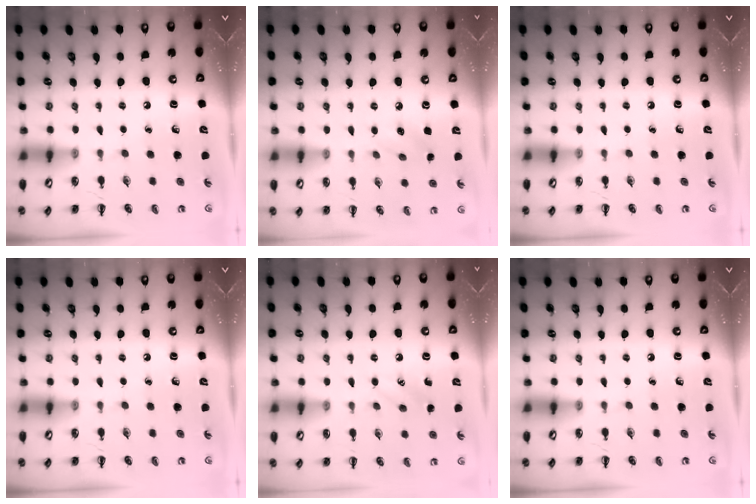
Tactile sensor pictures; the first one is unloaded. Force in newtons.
{"total": 4.6, "press": 4.4, "slide": 1.1}
{"total": 0.0}
{"total": 0.0}
{"total": 6.6, "press": 6.4, "slide": 1.4}
{"total": 0.0}